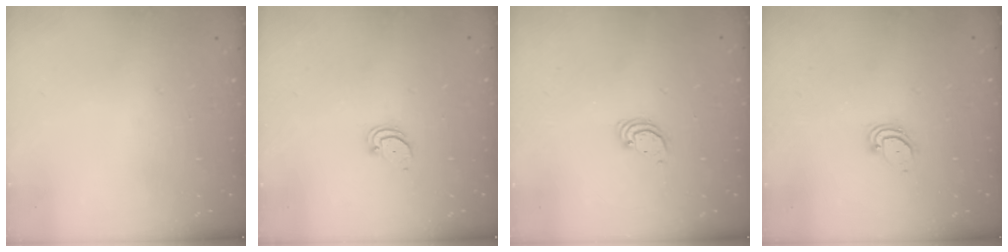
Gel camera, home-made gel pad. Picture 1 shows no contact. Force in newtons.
{"total": 1.5, "press": 1.5, "slide": 0.2}
{"total": 2.8, "press": 2.8, "slide": 0.2}
{"total": 3.4, "press": 3.4, "slide": 0.2}